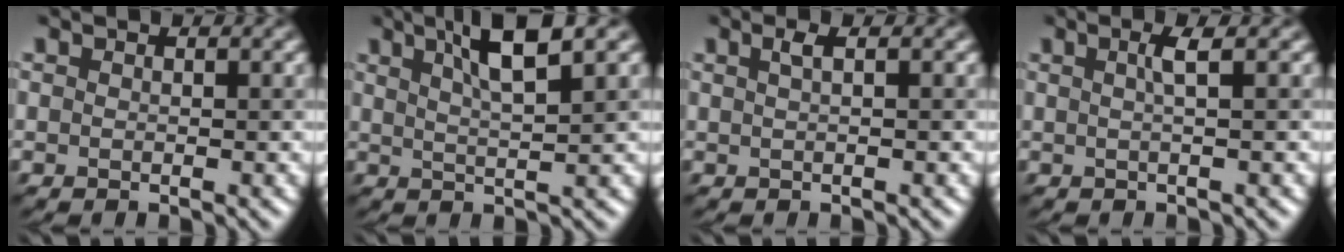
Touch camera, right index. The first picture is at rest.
{"total": 5.3, "force": [2.9, 0.9, 4.4], "torque": [-0.062, 0.015, 0.050]}
{"total": 1.3, "force": [0.4, 0.4, 1.2], "torque": [-0.017, 0.011, 0.008]}
{"total": 1.9, "force": [0.3, 0.3, 1.8], "torque": [-0.030, 0.009, 0.006]}